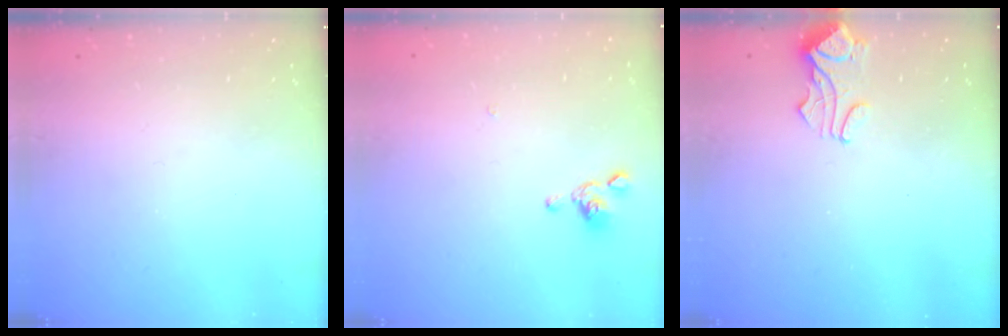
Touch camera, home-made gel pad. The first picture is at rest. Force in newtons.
{"total": 2.3, "press": 2.3, "slide": 0.5}
{"total": 2.2, "press": 2.2, "slide": 0.1}